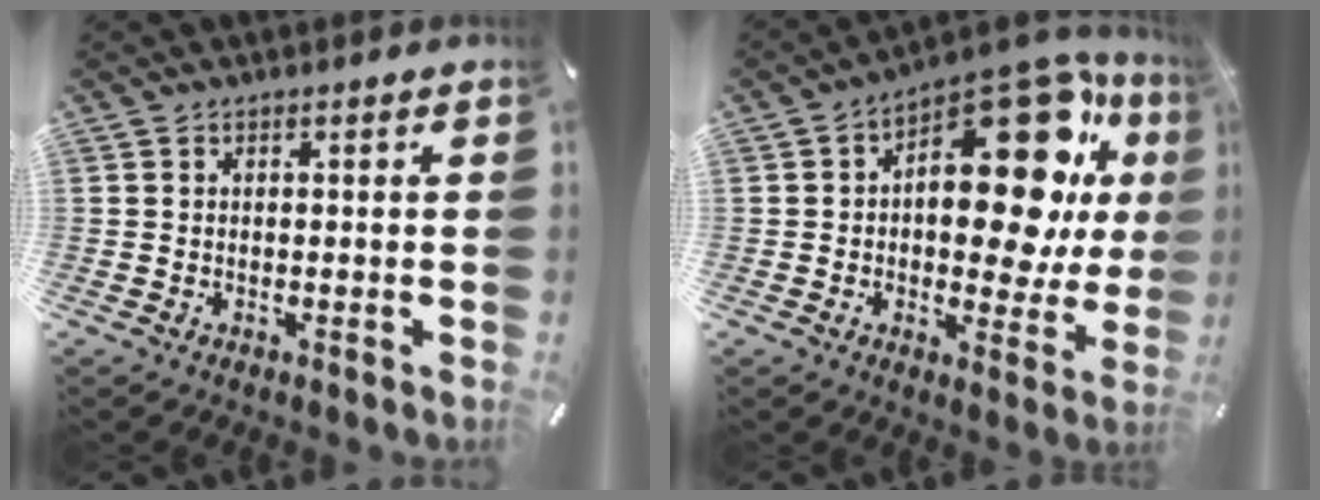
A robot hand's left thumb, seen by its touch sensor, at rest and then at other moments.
{"total": 23.2, "force": [8.1, 11.6, 18.5], "torque": [-0.236, -0.071, 0.135]}